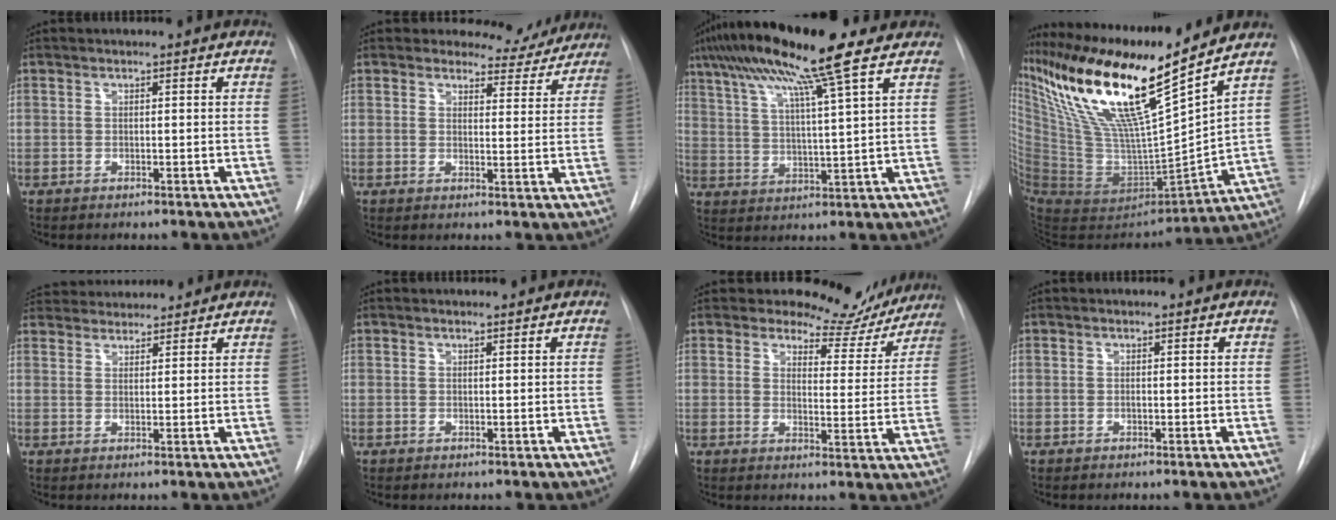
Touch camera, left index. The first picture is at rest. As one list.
[{"total": 6.3, "force": [5.9, 2.2, -0.4], "torque": [0.018, -0.020, 0.059]}, {"total": 15.7, "force": [10.3, -0.5, 11.8], "torque": [-0.208, 0.034, 0.165]}, {"total": 22.7, "force": [16.0, 0.8, 16.0], "torque": [-0.290, -0.005, 0.297]}, {"total": 10.5, "force": [10.1, 2.2, 2.2], "torque": [-0.039, 0.037, 0.158]}, {"total": 0.8, "force": [0.8, 0.0, 0.1], "torque": [-0.009, 0.002, 0.016]}, {"total": 11.1, "force": [10.3, 4.1, 0.9], "torque": [0.013, -0.033, 0.108]}, {"total": 0.0}]